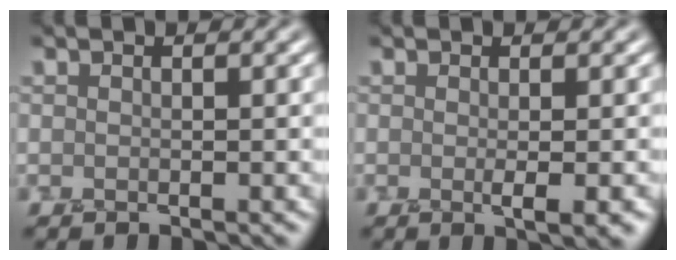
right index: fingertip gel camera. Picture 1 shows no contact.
{"total": 2.0, "force": [-0.2, 0.4, 2.0], "torque": [-0.025, -0.002, -0.004]}